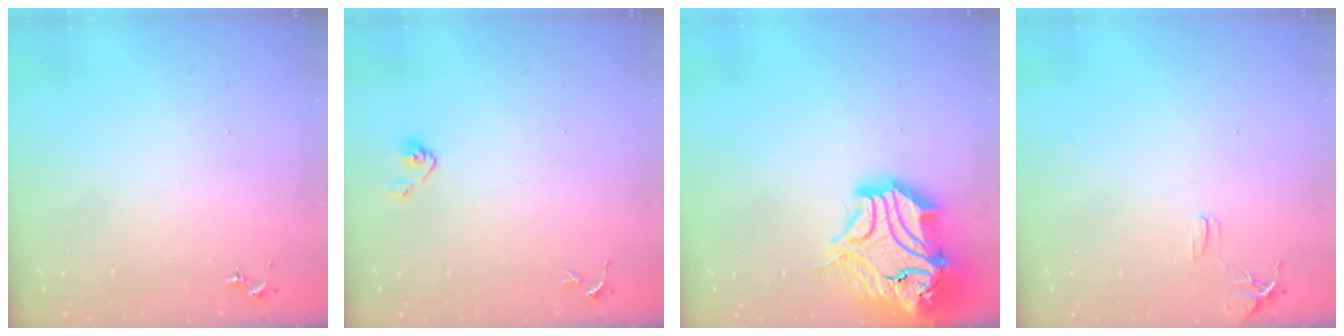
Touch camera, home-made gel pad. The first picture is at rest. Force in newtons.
{"total": 4.9, "press": 4.6, "slide": 1.8}
{"total": 21.9, "press": 21.7, "slide": 2.9}
{"total": 7.7, "press": 7.7, "slide": 0.7}